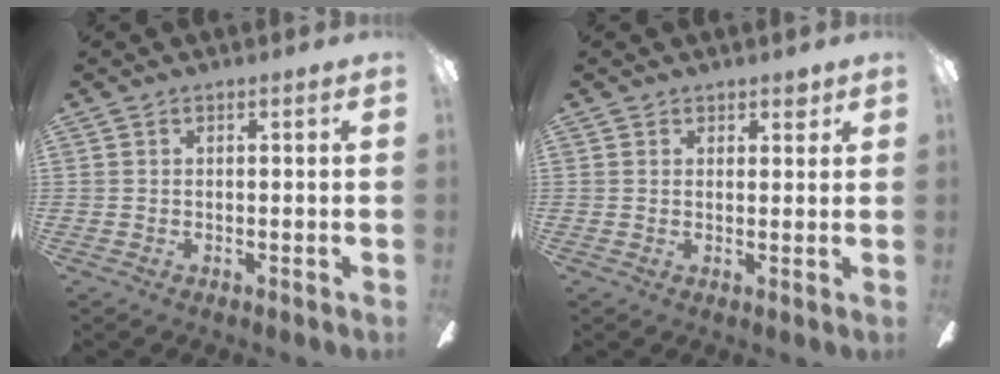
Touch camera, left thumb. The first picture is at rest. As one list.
[{"total": 2.5, "force": [1.9, 1.4, 0.7], "torque": [0.001, -0.004, 0.033]}]